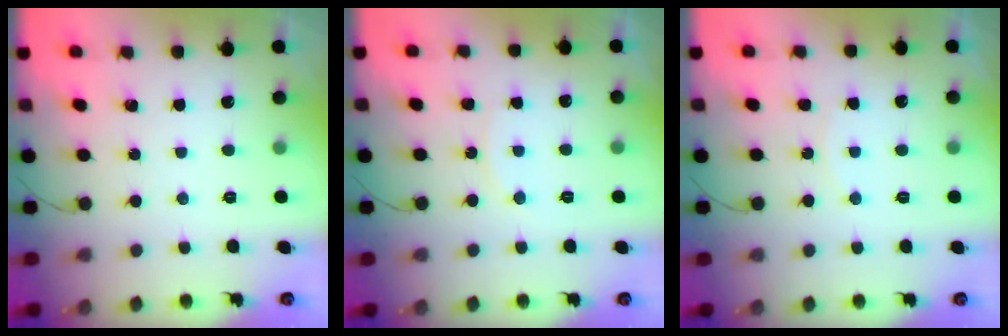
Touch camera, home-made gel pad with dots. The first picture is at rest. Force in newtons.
{"total": 6.1, "press": 6.1, "slide": 0.6}
{"total": 6.1, "press": 6.1, "slide": 0.4}